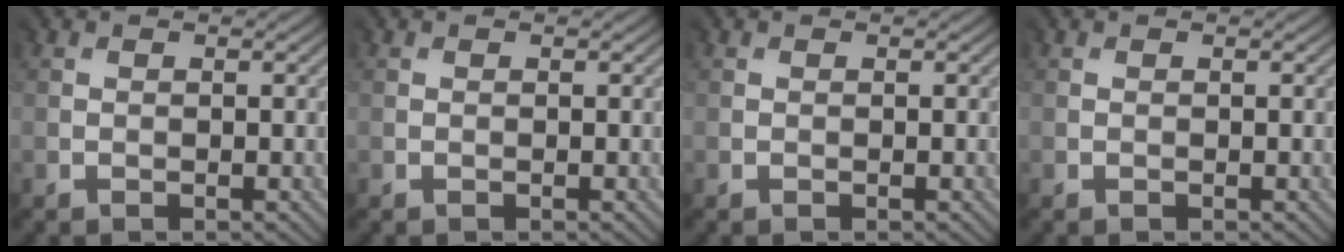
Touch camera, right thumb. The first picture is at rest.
{"total": 0.0}
{"total": 0.0}
{"total": 0.0}